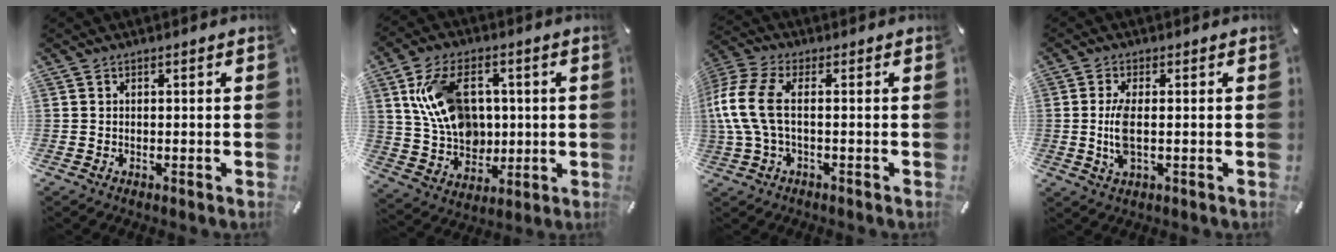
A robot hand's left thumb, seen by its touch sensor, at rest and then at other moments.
{"total": 15.2, "force": [3.1, 11.2, 9.8], "torque": [-0.206, 0.008, 0.060]}
{"total": 10.2, "force": [-0.2, 5.0, 8.9], "torque": [-0.198, -0.006, -0.001]}
{"total": 6.0, "force": [-0.1, 1.9, 5.7], "torque": [-0.130, -0.011, -0.008]}